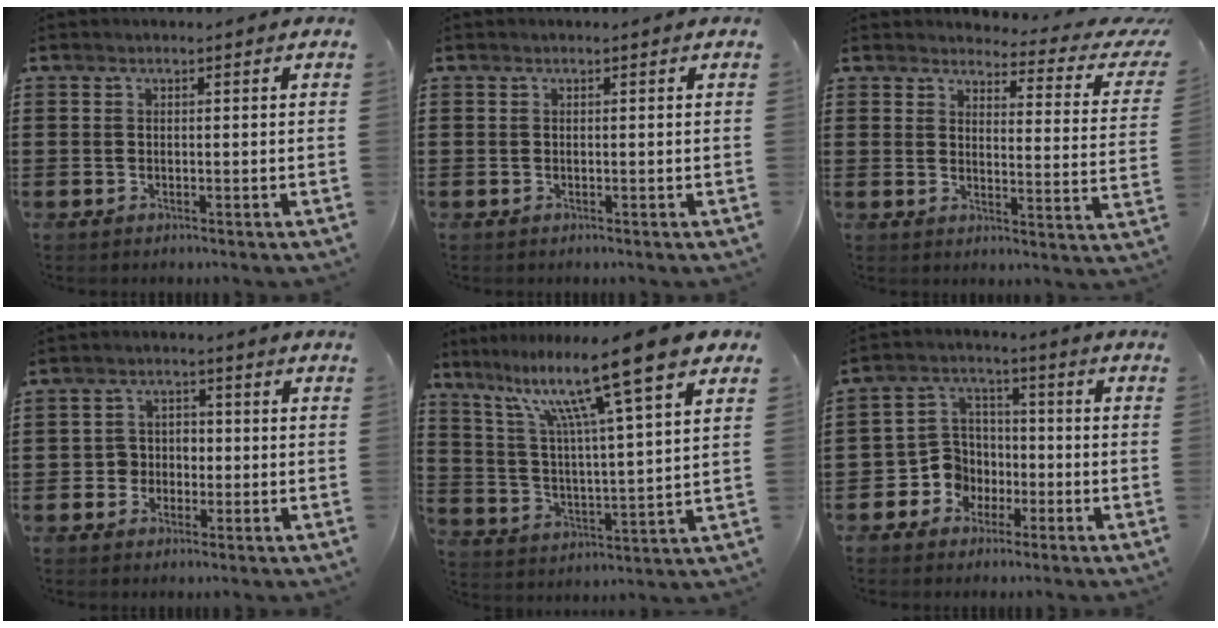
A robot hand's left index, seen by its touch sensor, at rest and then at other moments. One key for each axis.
{"total": 0.0}
{"total": 3.8, "fx": 3.3, "fy": 0.8, "fz": 1.6, "tx": -0.036, "ty": -0.029, "tz": 0.049}
{"total": 3.3, "fx": -1.3, "fy": 2.9, "fz": 1.0, "tx": -0.031, "ty": 0.006, "tz": -0.030}
{"total": 14.3, "fx": 9.7, "fy": 0.8, "fz": 10.5, "tx": -0.204, "ty": -0.047, "tz": 0.149}
{"total": 6.7, "fx": -2.4, "fy": 6.1, "fz": 1.5, "tx": -0.068, "ty": 0.005, "tz": -0.049}